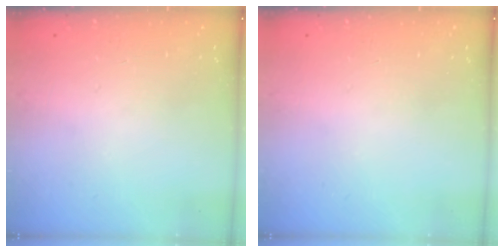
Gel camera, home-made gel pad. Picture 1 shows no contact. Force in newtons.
{"total": 0.0}